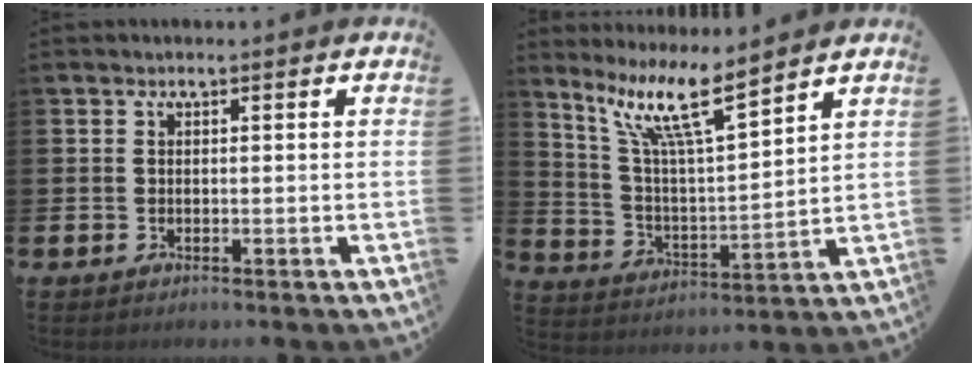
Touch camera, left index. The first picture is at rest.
{"total": 10.5, "force": [7.9, 1.9, 6.6], "torque": [-0.146, -0.037, 0.137]}